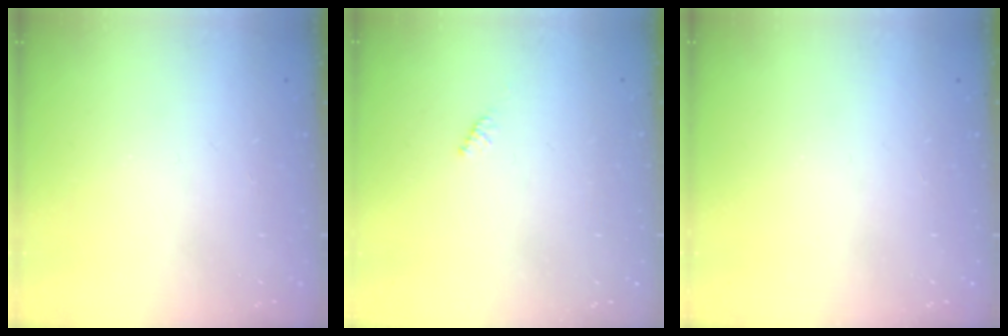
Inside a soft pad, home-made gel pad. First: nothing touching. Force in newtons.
{"total": 1.6, "press": 1.5, "slide": 0.4}
{"total": 0.0}